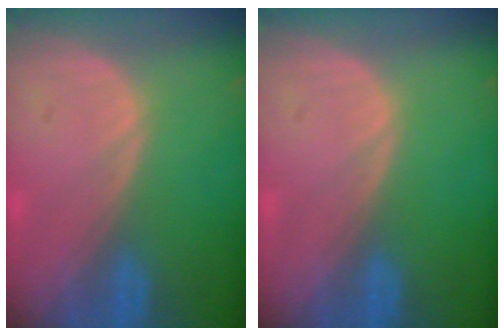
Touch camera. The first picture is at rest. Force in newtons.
{"total": 0.0}